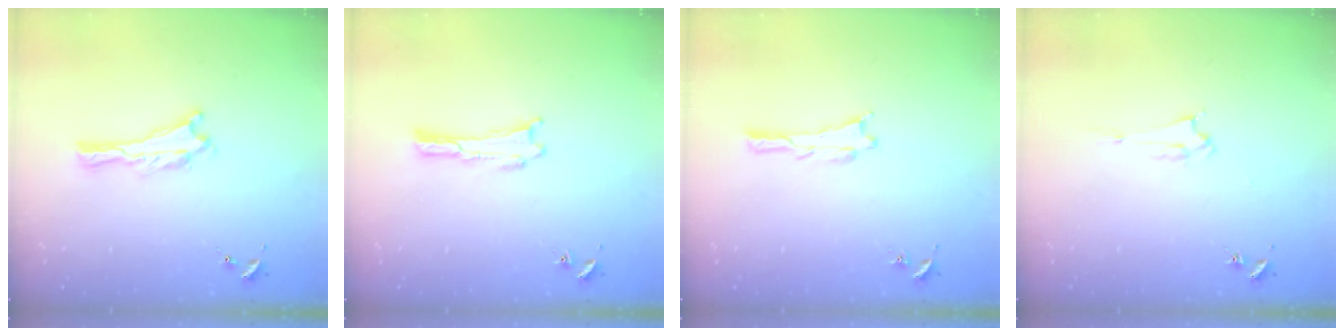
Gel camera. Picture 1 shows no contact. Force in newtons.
{"total": 0.0}
{"total": 0.0}
{"total": 1.6, "press": 1.6, "slide": 0.2}